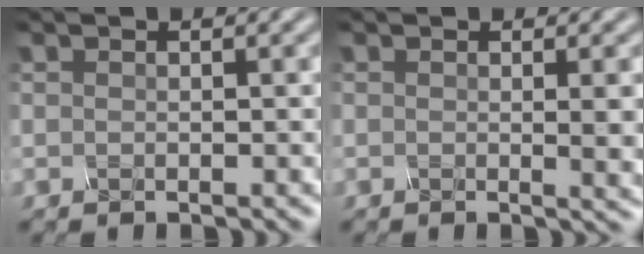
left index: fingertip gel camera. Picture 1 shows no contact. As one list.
[{"total": 3.1, "force": [0.1, 0.9, 3.0], "torque": [-0.031, -0.002, 0.000]}]